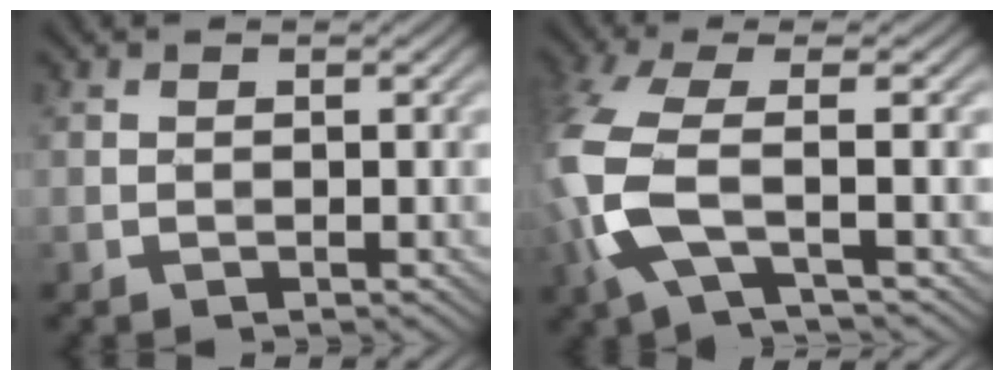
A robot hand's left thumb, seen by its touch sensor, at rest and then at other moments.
{"total": 9.1, "force": [-2.3, 2.9, 8.3], "torque": [-0.211, 0.003, -0.063]}